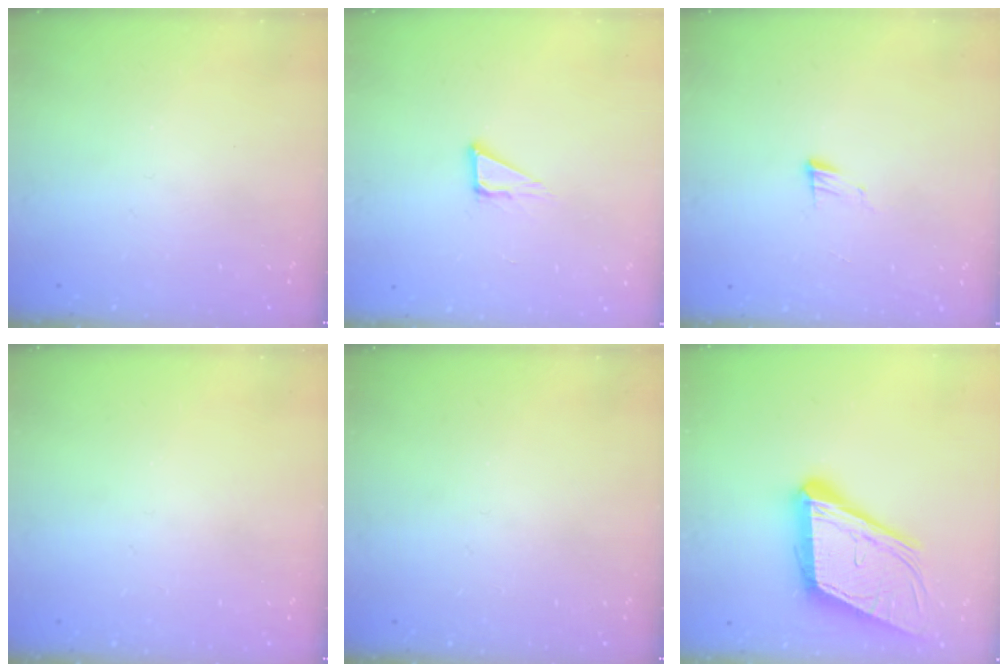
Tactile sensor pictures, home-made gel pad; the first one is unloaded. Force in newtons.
{"total": 5.0, "press": 5.0, "slide": 0.2}
{"total": 5.1, "press": 5.1, "slide": 0.5}
{"total": 0.0}
{"total": 0.0}
{"total": 18.6, "press": 18.2, "slide": 3.8}